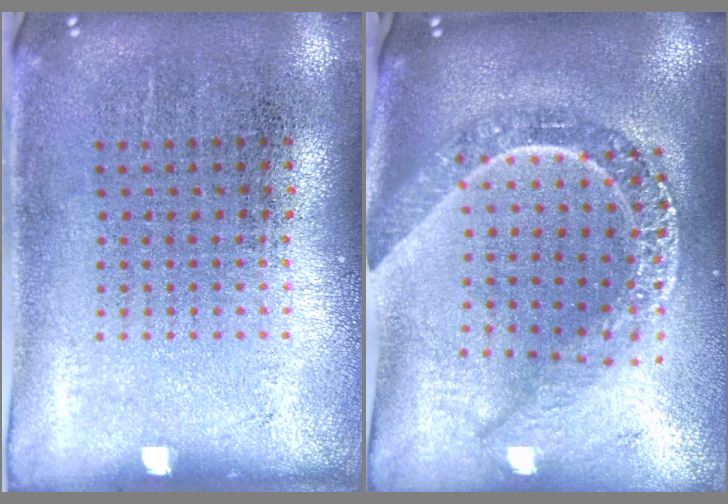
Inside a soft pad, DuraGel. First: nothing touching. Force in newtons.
{"total": 2.5, "press": 2.0, "slide": 1.5}